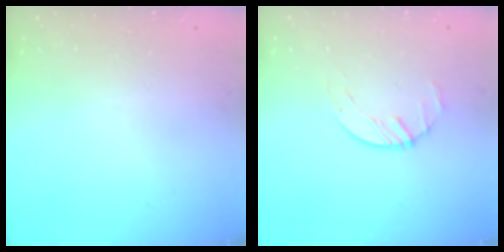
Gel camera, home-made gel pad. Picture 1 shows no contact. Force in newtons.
{"total": 1.6, "press": 1.6, "slide": 0.3}